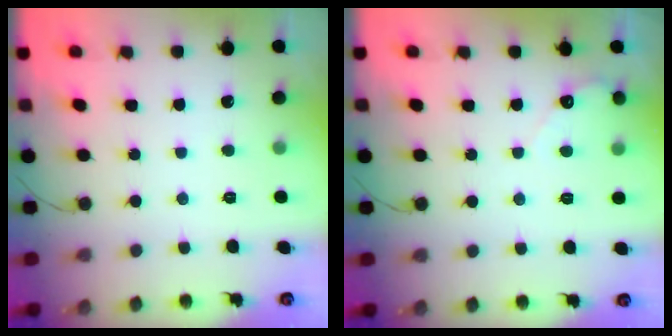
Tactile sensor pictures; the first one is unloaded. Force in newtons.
{"total": 2.2, "press": 2.2, "slide": 0.1}